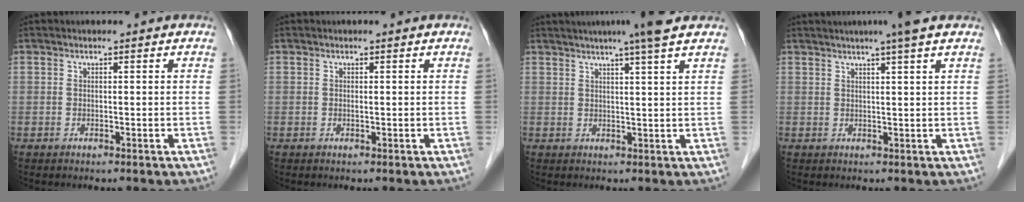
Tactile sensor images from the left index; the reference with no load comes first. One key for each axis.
{"total": 0.0}
{"total": 7.3, "fx": 5.7, "fy": -1.0, "fz": 4.4, "tx": -0.065, "ty": 0.013, "tz": 0.074}
{"total": 5.3, "fx": 4.0, "fy": -0.8, "fz": 3.3, "tx": -0.051, "ty": 0.013, "tz": 0.056}